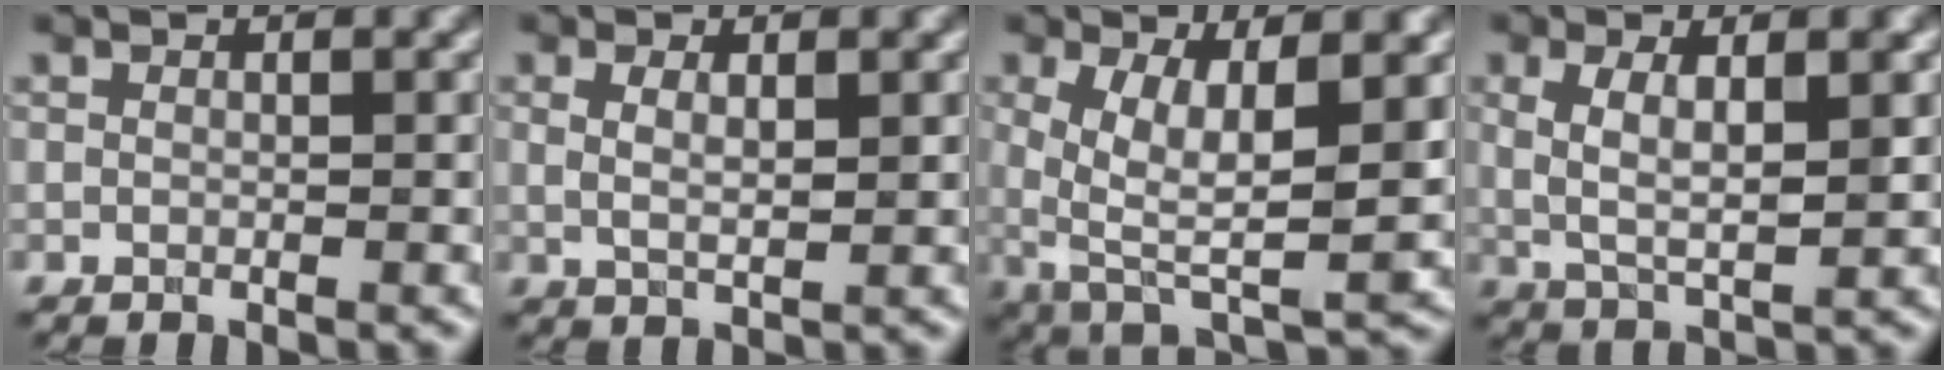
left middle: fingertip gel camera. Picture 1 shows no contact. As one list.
[{"total": 1.9, "force": [0.7, 0.6, 1.7], "torque": [-0.031, -0.005, 0.014]}, {"total": 7.4, "force": [0.9, 2.8, 6.8], "torque": [-0.129, -0.007, 0.016]}, {"total": 4.0, "force": [0.8, 1.2, 3.7], "torque": [-0.077, -0.002, 0.017]}]